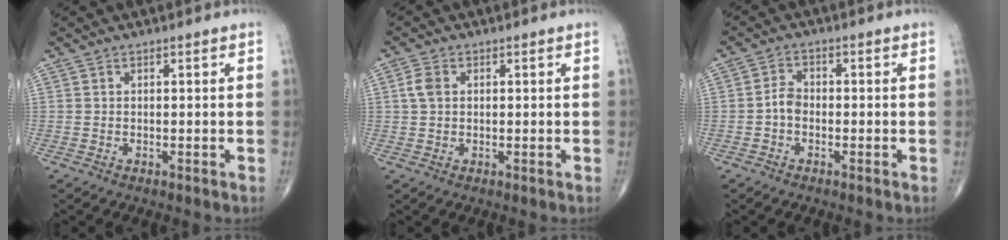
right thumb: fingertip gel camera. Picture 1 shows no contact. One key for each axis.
{"total": 3.0, "fx": 0.6, "fy": 2.1, "fz": 2.0, "tx": -0.046, "ty": 0.006, "tz": 0.009}
{"total": 2.9, "fx": -0.9, "fy": 2.0, "fz": 1.9, "tx": -0.027, "ty": 0.011, "tz": -0.027}